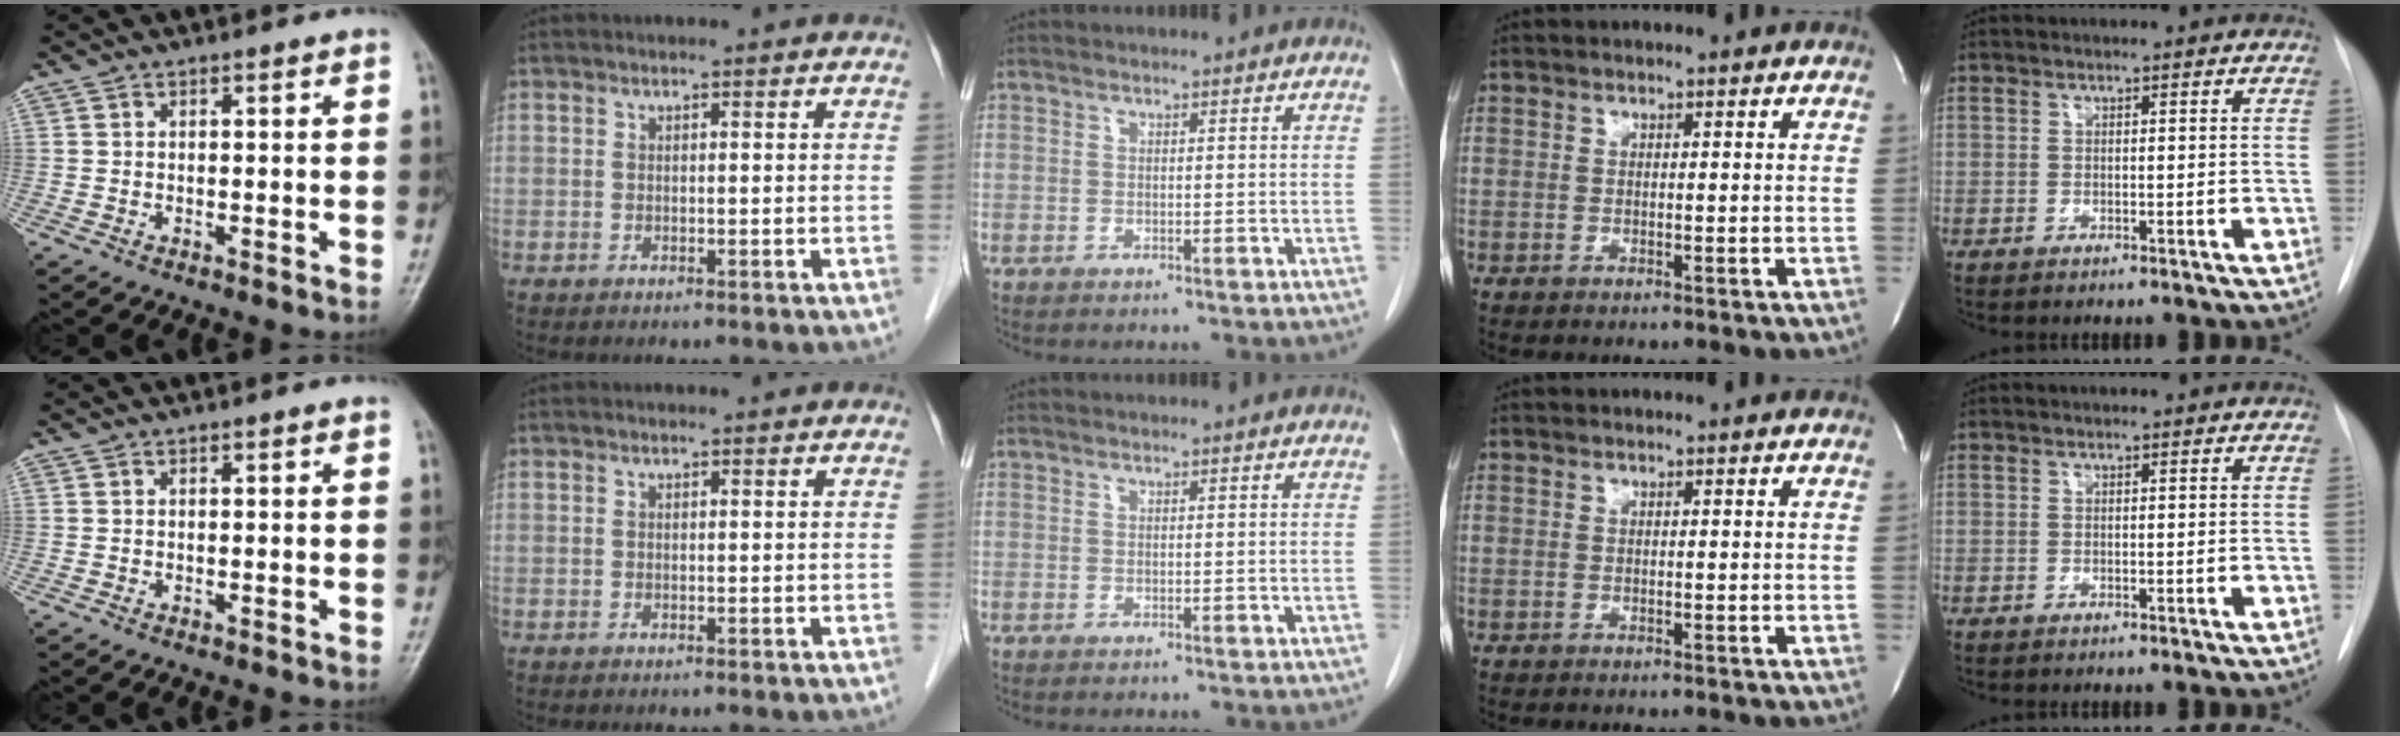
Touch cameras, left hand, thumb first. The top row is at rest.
{}